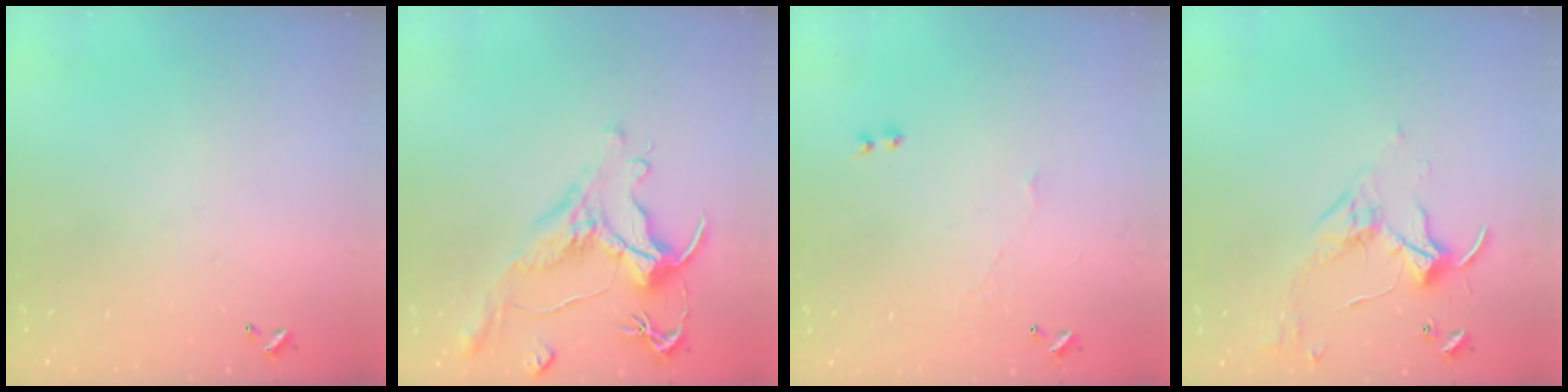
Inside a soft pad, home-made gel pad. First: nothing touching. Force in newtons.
{"total": 1.5, "press": 0.4, "slide": 1.5}
{"total": 2.4, "press": 2.3, "slide": 0.6}
{"total": 3.3, "press": 3.2, "slide": 0.6}